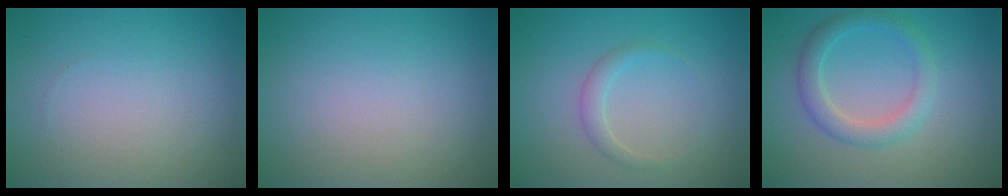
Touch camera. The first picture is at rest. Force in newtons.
{"total": 0.0}
{"total": 1.4, "press": 1.4, "slide": 0.1}
{"total": 3.0, "press": 3.0, "slide": 0.0}